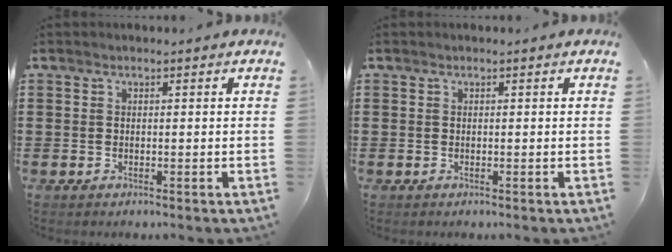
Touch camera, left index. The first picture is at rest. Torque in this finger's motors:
{"motor_torque": [0.00, 0.00, 0.01, 0.00]}